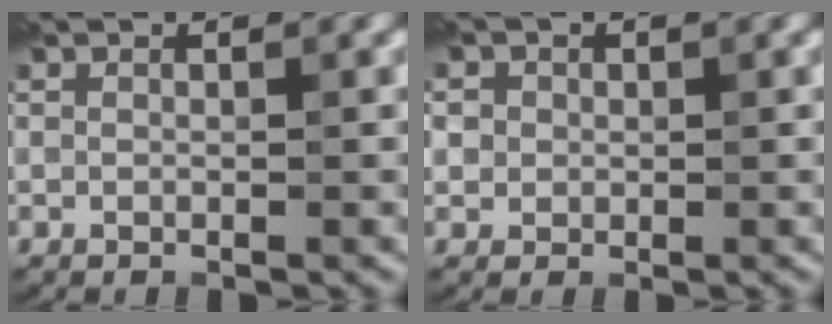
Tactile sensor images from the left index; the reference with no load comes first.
{"total": 2.3, "force": [0.9, 2.1, 0.3], "torque": [0.003, 0.014, -0.006]}